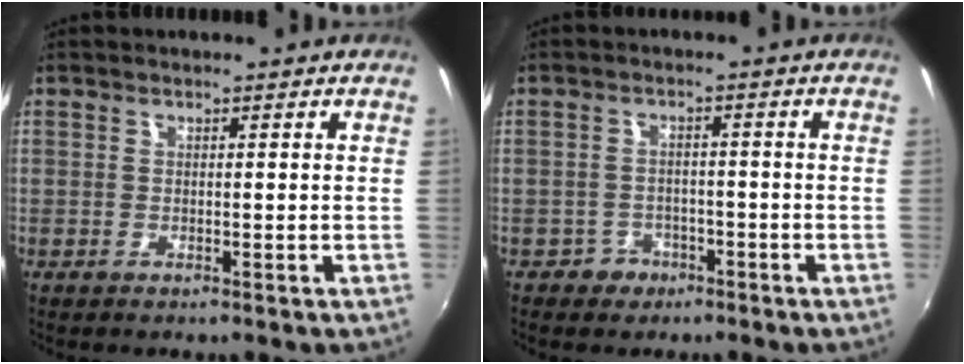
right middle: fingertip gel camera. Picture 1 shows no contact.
{"total": 3.9, "force": [-2.4, 3.0, 0.3], "torque": [-0.014, 0.010, -0.037]}